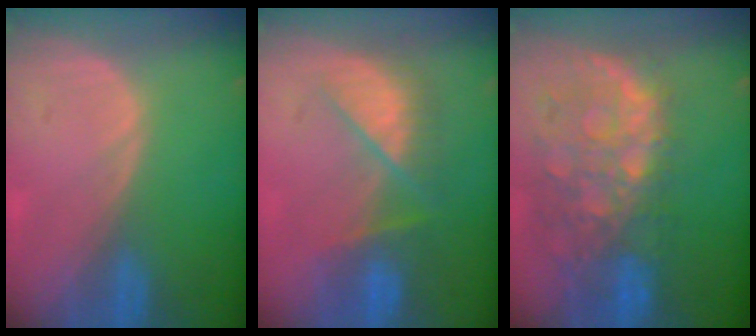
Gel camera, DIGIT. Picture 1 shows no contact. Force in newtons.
{"total": 7.3, "press": 7.1, "slide": 1.6}
{"total": 11.5, "press": 9.7, "slide": 6.2}